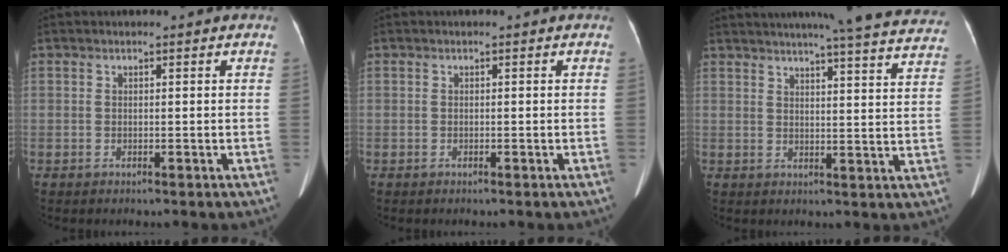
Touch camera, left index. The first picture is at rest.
{"total": 0.0}
{"total": 26.3, "force": [24.0, 1.3, 10.6], "torque": [-0.151, -0.043, 0.277]}